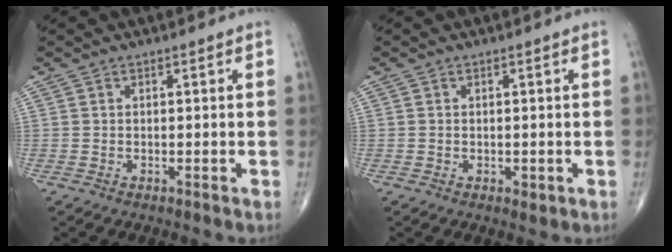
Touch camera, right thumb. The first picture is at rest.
{"total": 1.2, "force": [-0.2, 0.8, 0.9], "torque": [-0.012, -0.004, -0.001]}